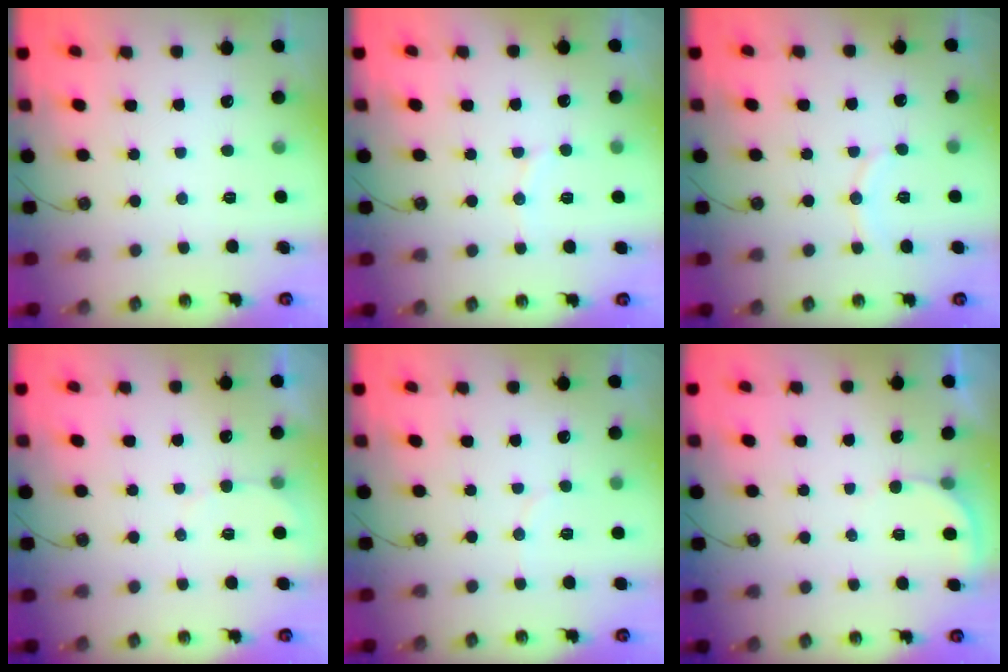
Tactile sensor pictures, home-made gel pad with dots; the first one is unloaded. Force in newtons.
{"total": 6.2, "press": 6.0, "slide": 1.6}
{"total": 7.1, "press": 7.1, "slide": 0.0}
{"total": 2.8, "press": 2.8, "slide": 0.2}
{"total": 4.8, "press": 4.7, "slide": 0.8}
{"total": 2.9, "press": 2.9, "slide": 0.2}